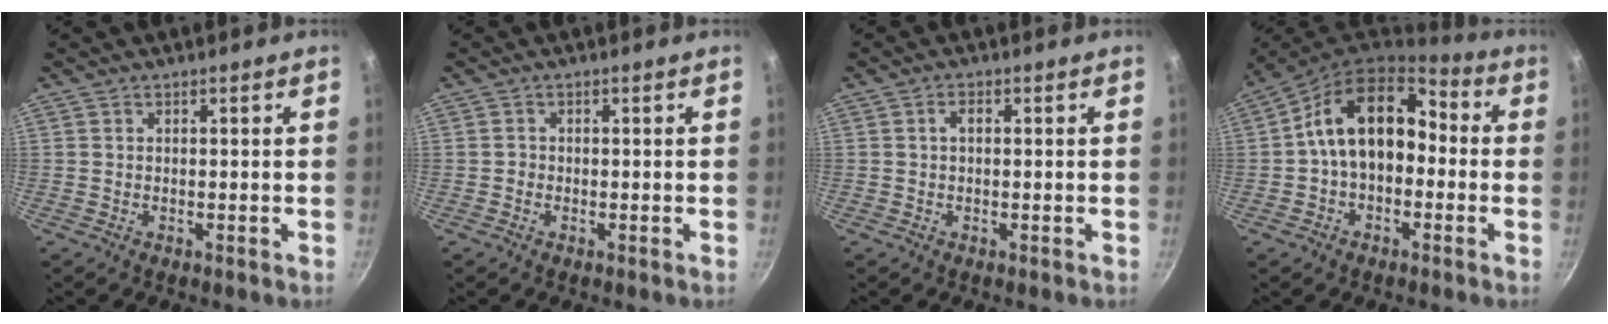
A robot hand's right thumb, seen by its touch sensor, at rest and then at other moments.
{"total": 0.8, "force": [-0.3, 0.8, 0.2], "torque": [0.001, 0.004, -0.006]}
{"total": 1.7, "force": [0.2, 1.0, 1.4], "torque": [-0.023, 0.007, 0.003]}
{"total": 15.4, "force": [-0.3, 9.9, 11.7], "torque": [-0.166, 0.051, -0.019]}